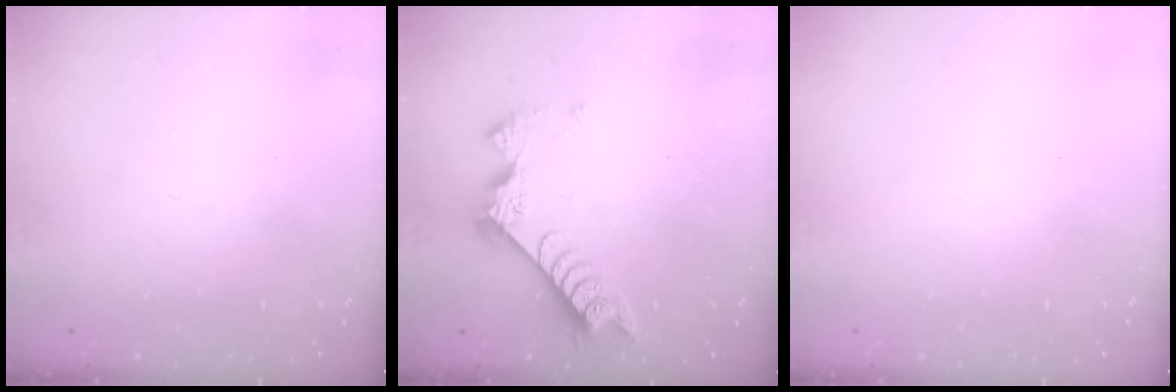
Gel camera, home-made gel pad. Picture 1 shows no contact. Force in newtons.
{"total": 9.0, "press": 9.0, "slide": 1.0}
{"total": 0.0}